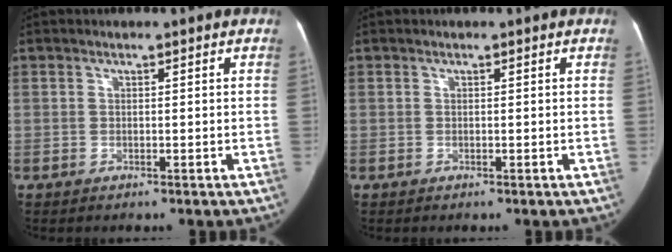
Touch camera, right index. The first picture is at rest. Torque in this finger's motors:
{"motor_torque": [0.00, 0.00, 0.00, 0.00]}